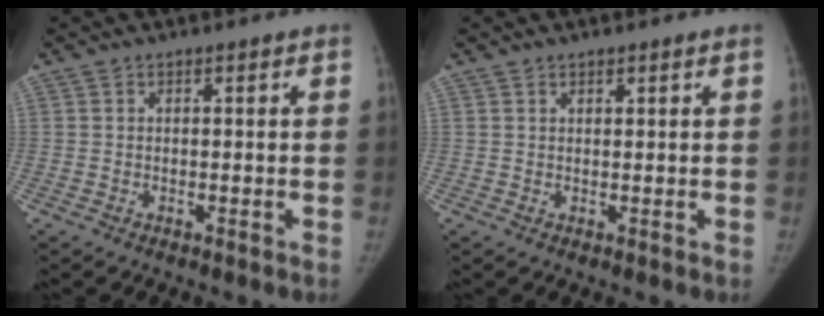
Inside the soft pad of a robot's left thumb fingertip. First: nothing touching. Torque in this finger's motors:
{"motor_torque": [-0.06, -0.09, -0.19, 0.07, 0.01]}